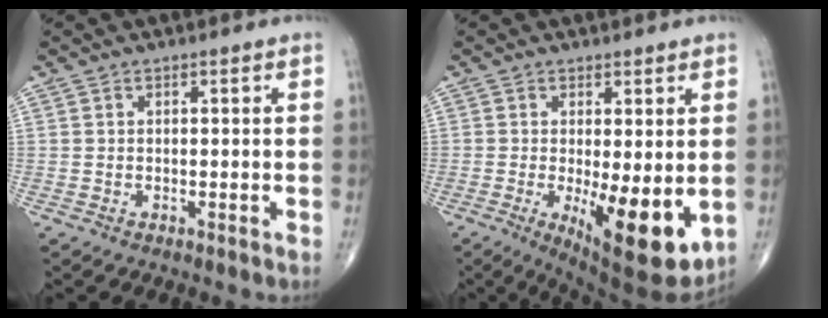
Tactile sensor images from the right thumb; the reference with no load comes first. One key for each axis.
{"total": 12.6, "fx": -2.4, "fy": 4.1, "fz": 11.7, "tx": -0.165, "ty": -0.028, "tz": -0.022}